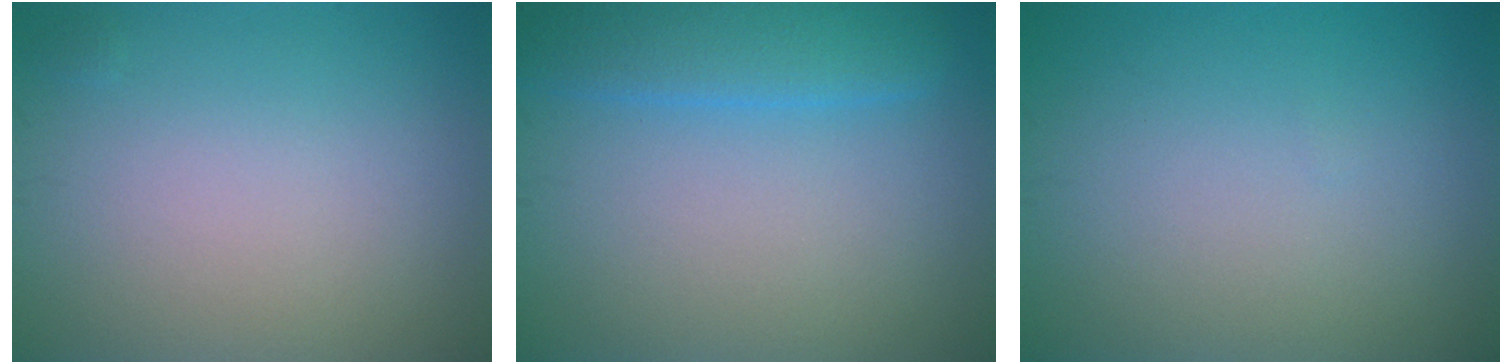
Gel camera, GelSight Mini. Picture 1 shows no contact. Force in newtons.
{"total": 4.1, "press": 4.1, "slide": 0.2}
{"total": 0.0}